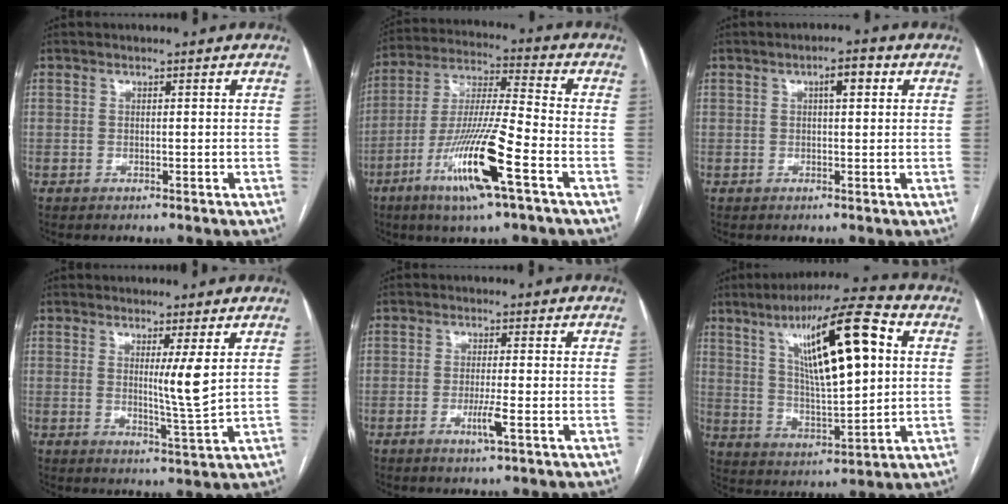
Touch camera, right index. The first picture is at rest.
{"total": 15.5, "force": [-7.0, 0.5, 13.8], "torque": [-0.276, -0.017, -0.129]}
{"total": 3.1, "force": [1.0, 0.8, 2.8], "torque": [-0.044, 0.010, 0.013]}
{"total": 5.1, "force": [1.5, -0.6, 4.8], "torque": [-0.081, -0.020, 0.027]}
{"total": 3.2, "force": [-1.2, -0.2, 2.9], "torque": [-0.056, -0.007, -0.023]}
{"total": 17.3, "force": [5.7, 3.1, 16.1], "torque": [-0.271, 0.019, 0.096]}